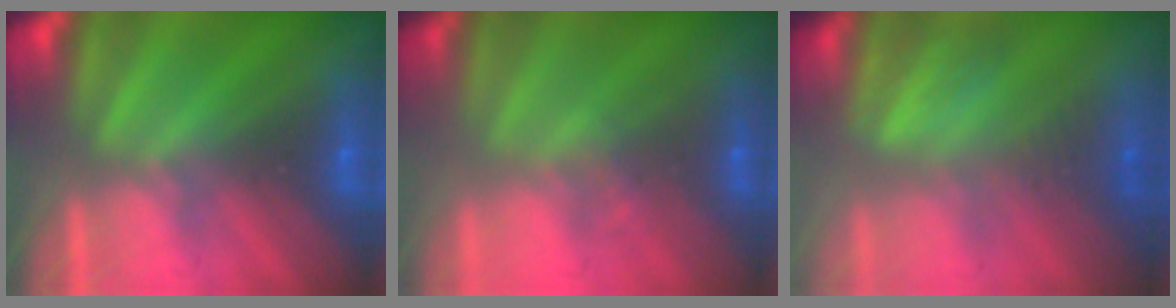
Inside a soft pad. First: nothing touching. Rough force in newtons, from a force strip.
{"total": 2.2}
{"total": 2.8}